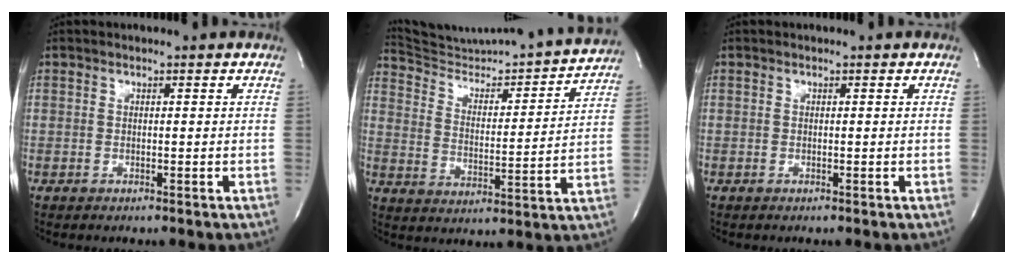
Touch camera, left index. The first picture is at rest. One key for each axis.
{"total": 20.0, "fx": 19.4, "fy": 1.1, "fz": 4.5, "tx": -0.073, "ty": -0.037, "tz": 0.276}
{"total": 0.0}